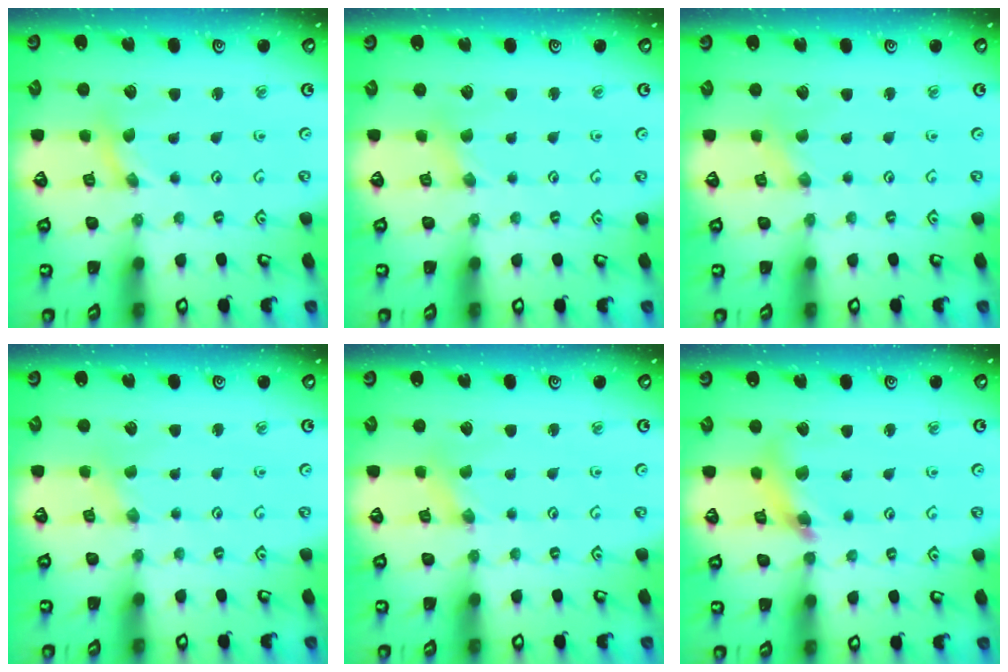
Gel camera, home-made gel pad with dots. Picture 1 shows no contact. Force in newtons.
{"total": 1.8, "press": 1.7, "slide": 0.3}
{"total": 0.0}
{"total": 0.0}
{"total": 1.1, "press": 1.1, "slide": 0.1}
{"total": 11.3, "press": 11.2, "slide": 1.6}